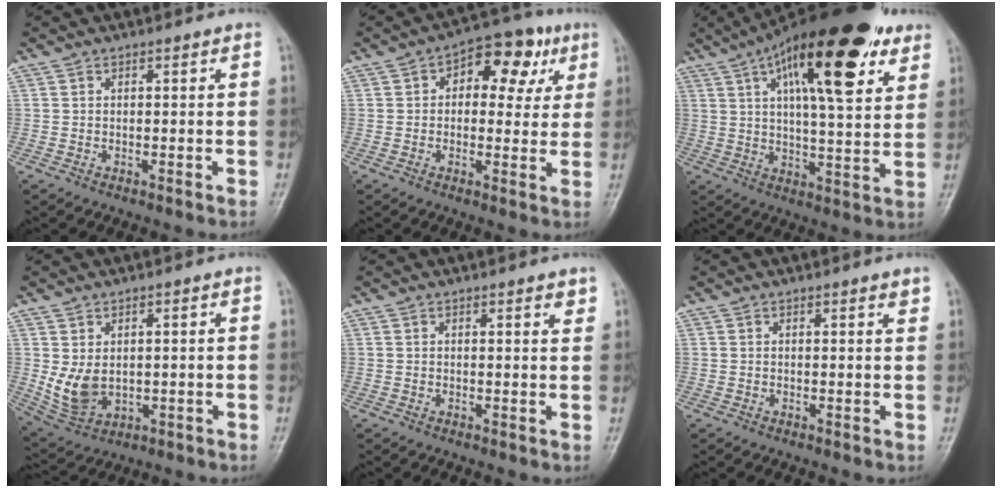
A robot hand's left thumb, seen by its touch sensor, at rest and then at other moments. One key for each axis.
{"total": 11.5, "fx": 3.7, "fy": 7.2, "fz": 8.1, "tx": -0.055, "ty": 0.018, "tz": 0.042}
{"total": 23.3, "fx": 11.1, "fy": 7.9, "fz": 18.9, "tx": -0.270, "ty": -0.006, "tz": 0.169}
{"total": 7.0, "fx": 0.5, "fy": 5.0, "fz": 4.9, "tx": -0.080, "ty": -0.012, "tz": 0.028}
{"total": 1.8, "fx": 1.3, "fy": 0.4, "fz": 1.1, "tx": -0.011, "ty": -0.007, "tz": 0.016}
{"total": 1.2, "fx": 1.0, "fy": 0.1, "fz": 0.7, "tx": -0.005, "ty": -0.004, "tz": 0.012}